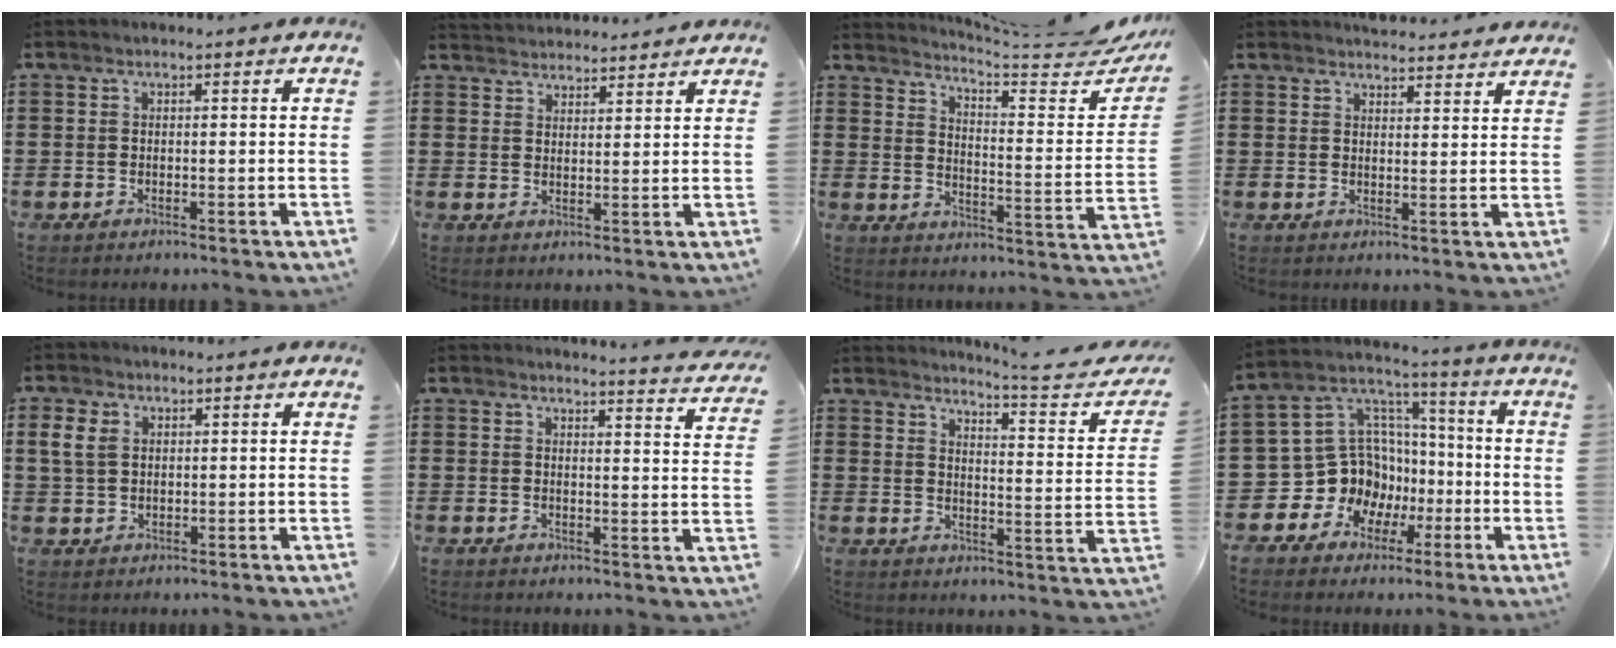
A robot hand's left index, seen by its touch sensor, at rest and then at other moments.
{"total": 3.1, "force": [3.1, 0.1, -0.6], "torque": [0.001, -0.010, 0.058]}
{"total": 4.2, "force": [3.8, -0.1, 1.7], "torque": [-0.040, -0.045, 0.056]}
{"total": 3.6, "force": [3.6, 0.1, 0.2], "torque": [-0.006, -0.016, 0.064]}
{"total": 3.2, "force": [1.4, 2.4, 1.6], "torque": [-0.041, 0.010, 0.024]}
{"total": 3.2, "force": [3.1, -0.6, 0.3], "torque": [-0.012, -0.024, 0.051]}
{"total": 5.2, "force": [4.5, -0.2, 2.5], "torque": [-0.049, -0.042, 0.064]}
{"total": 11.7, "force": [-2.7, 10.9, 3.1], "torque": [-0.120, -0.009, -0.039]}